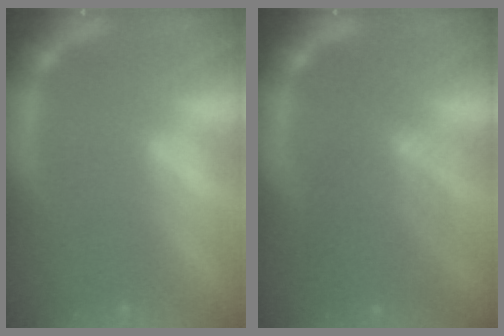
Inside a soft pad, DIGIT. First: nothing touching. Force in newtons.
{"total": 6.0}